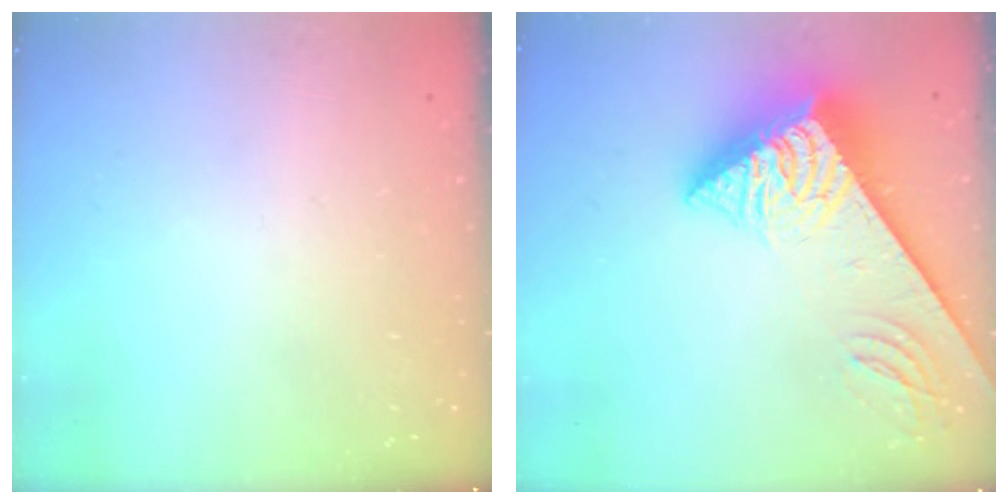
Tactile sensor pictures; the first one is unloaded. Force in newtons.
{"total": 7.4, "press": 7.3, "slide": 0.9}